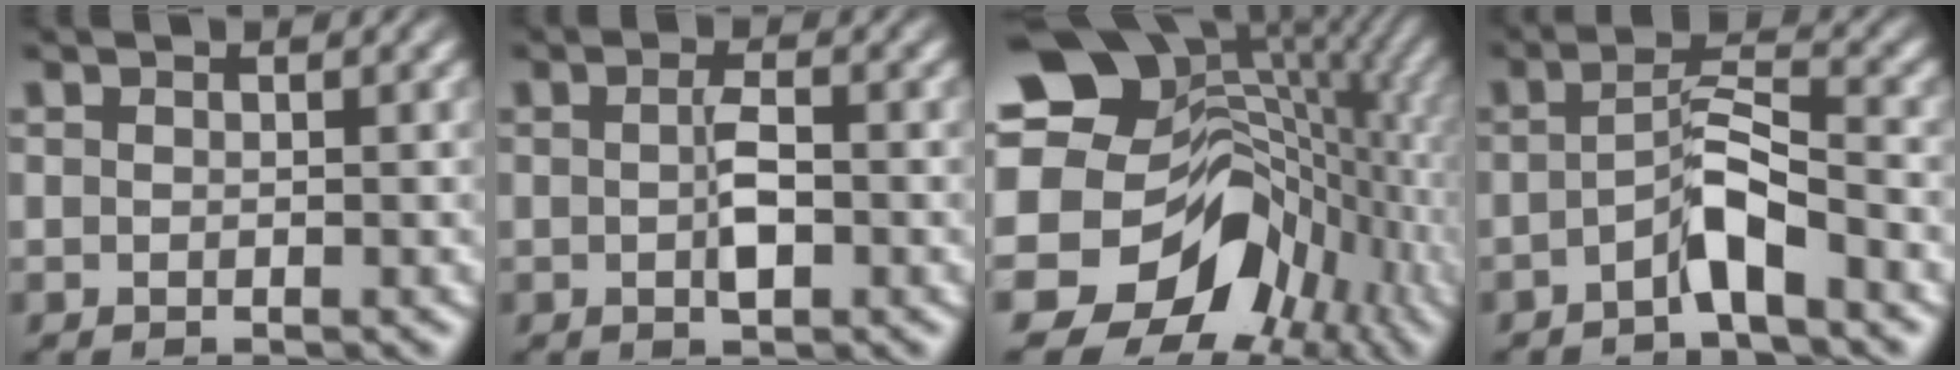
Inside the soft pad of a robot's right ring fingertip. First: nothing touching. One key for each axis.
{"total": 2.0, "fx": -0.5, "fy": 0.5, "fz": 1.9, "tx": -0.038, "ty": -0.005, "tz": -0.010}
{"total": 23.8, "fx": -1.9, "fy": 19.1, "fz": 14.0, "tx": -0.266, "ty": -0.068, "tz": -0.013}
{"total": 3.2, "fx": -1.6, "fy": 0.7, "fz": 2.7, "tx": -0.054, "ty": -0.003, "tz": -0.026}